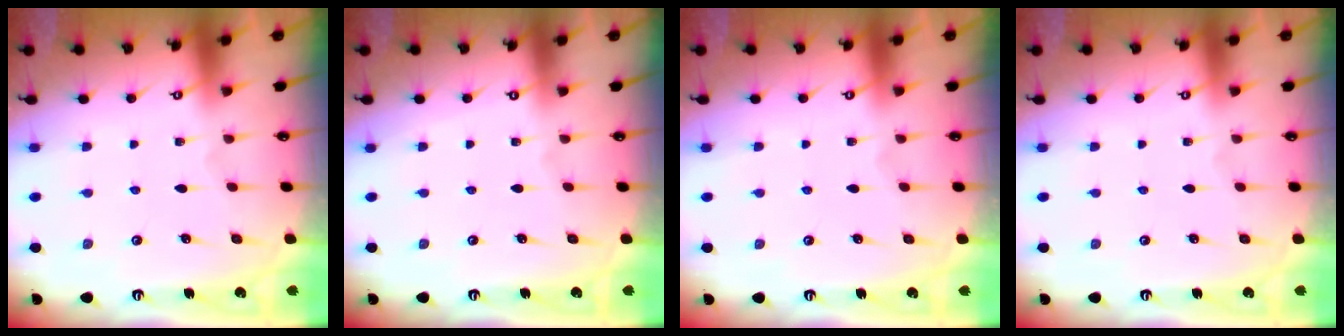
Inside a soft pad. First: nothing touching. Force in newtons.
{"total": 0.0}
{"total": 0.0}
{"total": 0.0}